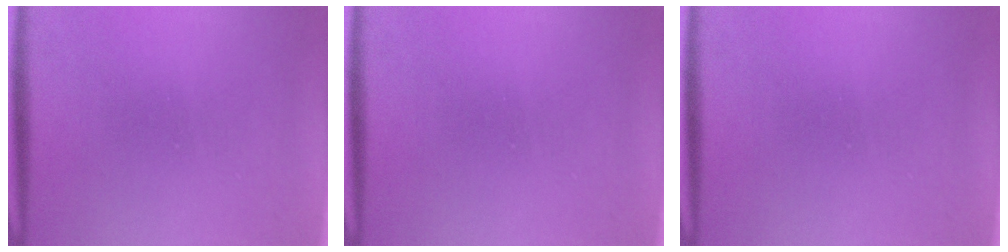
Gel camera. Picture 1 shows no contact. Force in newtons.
{"total": 0.0}
{"total": 0.0}